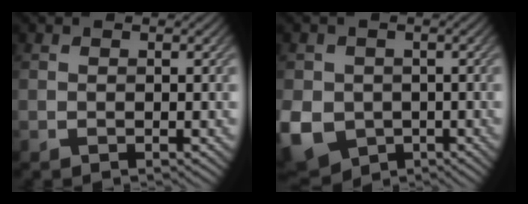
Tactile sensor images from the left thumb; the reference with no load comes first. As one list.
[{"total": 9.4, "force": [-2.4, 7.9, 4.5], "torque": [-0.128, -0.040, -0.050]}]